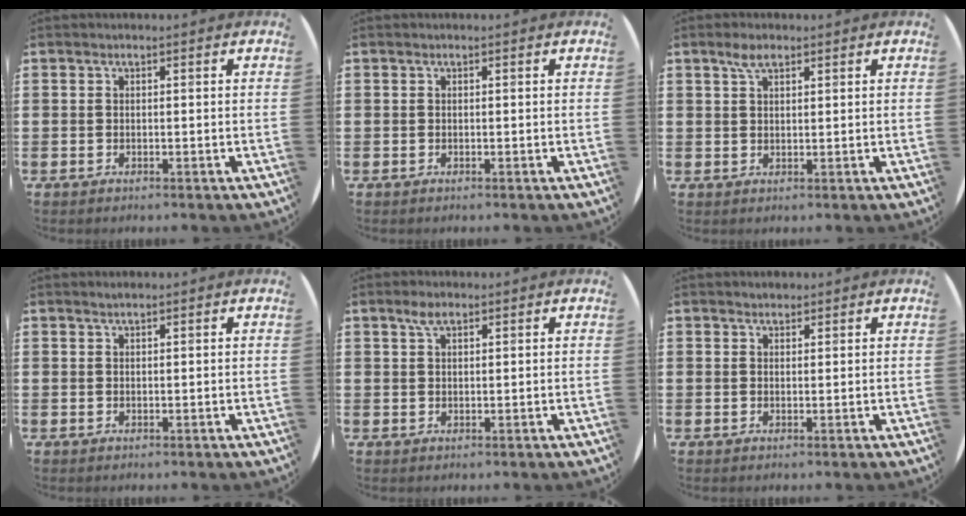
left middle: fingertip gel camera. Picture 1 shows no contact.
{"total": 0.0}
{"total": 2.8, "force": [2.0, 1.2, 1.6], "torque": [-0.027, 0.004, 0.033]}
{"total": 0.7, "force": [0.6, 0.0, 0.3], "torque": [-0.006, 0.001, 0.011]}
{"total": 2.2, "force": [1.5, 0.9, 1.3], "torque": [-0.021, 0.003, 0.024]}
{"total": 1.2, "force": [1.1, 0.3, 0.0], "torque": [0.007, -0.001, 0.020]}